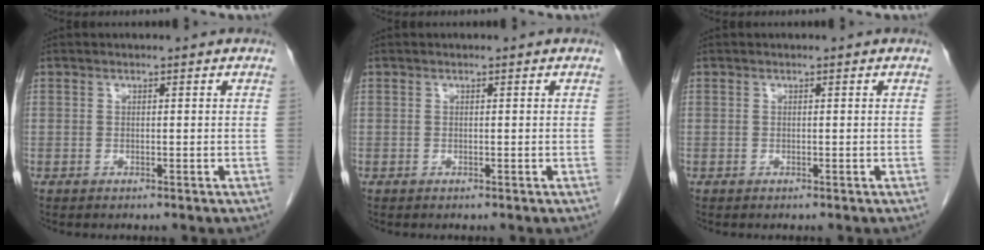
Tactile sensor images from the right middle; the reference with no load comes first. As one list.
[{"total": 0.0}, {"total": 0.0}]